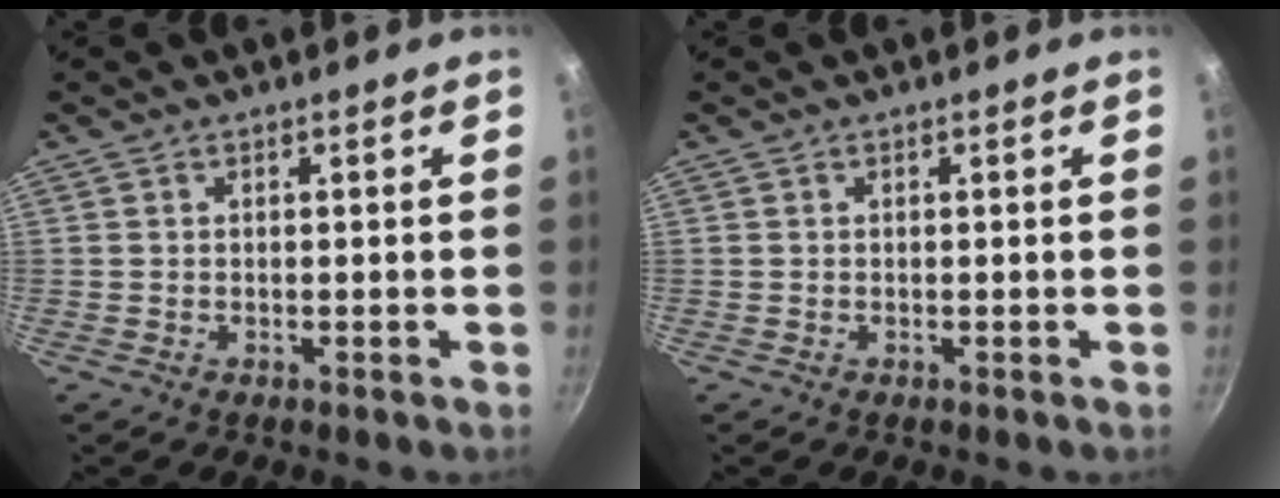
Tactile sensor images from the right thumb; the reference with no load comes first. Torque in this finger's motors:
{"motor_torque": [0.02, 0.16, 0.07, -0.26, 0.04]}